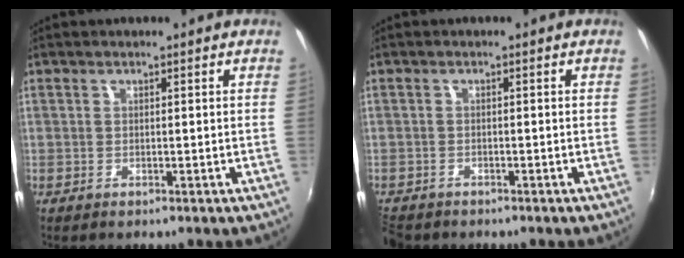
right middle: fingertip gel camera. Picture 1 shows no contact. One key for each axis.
{"total": 3.8, "fx": -3.2, "fy": 1.9, "fz": 0.8, "tx": -0.035, "ty": -0.013, "tz": -0.060}